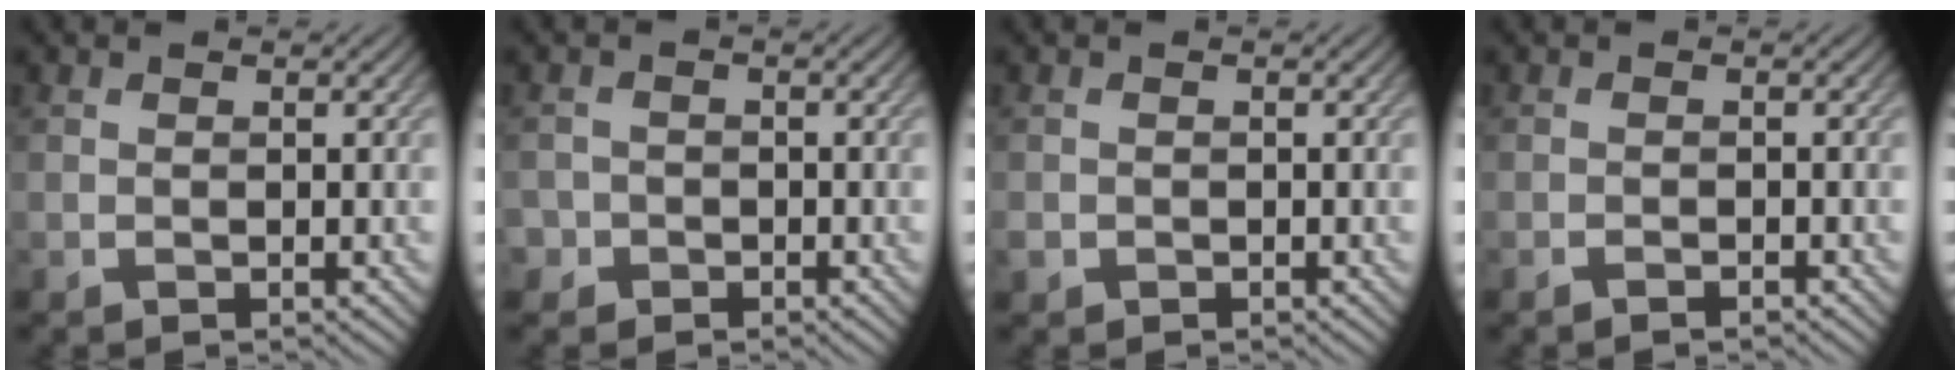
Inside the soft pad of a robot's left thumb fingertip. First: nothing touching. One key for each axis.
{"total": 2.0, "fx": -0.9, "fy": 1.8, "fz": 0.1, "tx": 0.004, "ty": -0.001, "tz": -0.022}
{"total": 1.1, "fx": -0.6, "fy": 0.9, "fz": 0.3, "tx": -0.007, "ty": -0.008, "tz": -0.014}
{"total": 0.8, "fx": -0.7, "fy": 0.0, "fz": 0.4, "tx": -0.005, "ty": 0.000, "tz": -0.012}